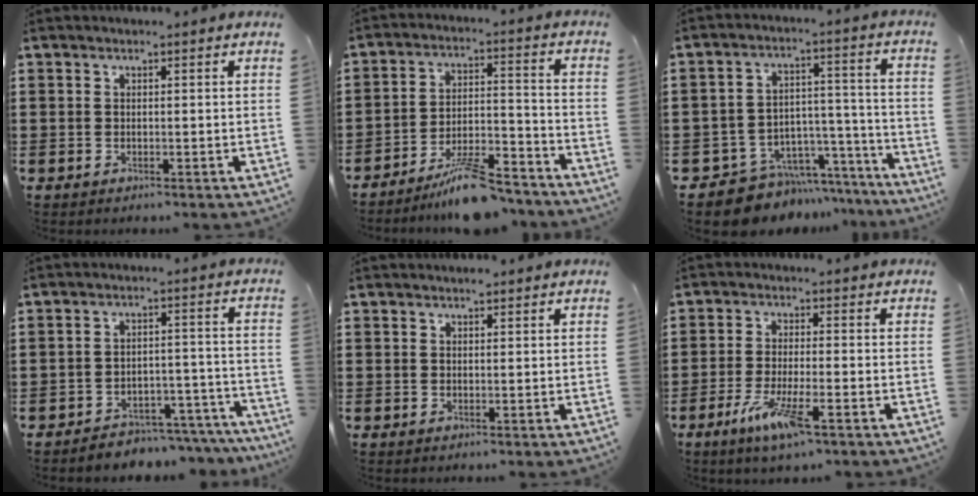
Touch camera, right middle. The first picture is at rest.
{"total": 9.9, "force": [-8.6, 1.7, 4.6], "torque": [-0.068, 0.023, -0.159]}
{"total": 7.4, "force": [-6.6, 3.3, 0.3], "torque": [-0.004, 0.023, -0.121]}
{"total": 4.3, "force": [-4.2, 0.5, 0.2], "torque": [-0.008, 0.007, -0.089]}
{"total": 0.8, "force": [0.6, 0.4, 0.3], "torque": [0.001, 0.000, 0.008]}
{"total": 6.7, "force": [-3.5, 1.0, 5.5], "torque": [-0.119, -0.014, -0.065]}